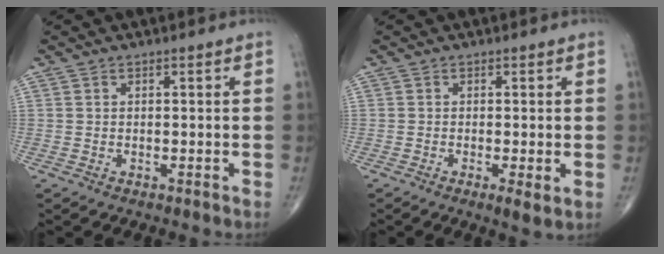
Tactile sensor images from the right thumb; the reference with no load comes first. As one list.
[{"total": 2.9, "force": [-0.7, 0.6, 2.8], "torque": [-0.053, -0.012, -0.015]}]